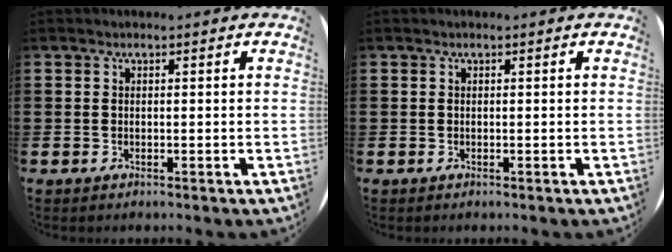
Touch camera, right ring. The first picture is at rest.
{"total": 0.0}